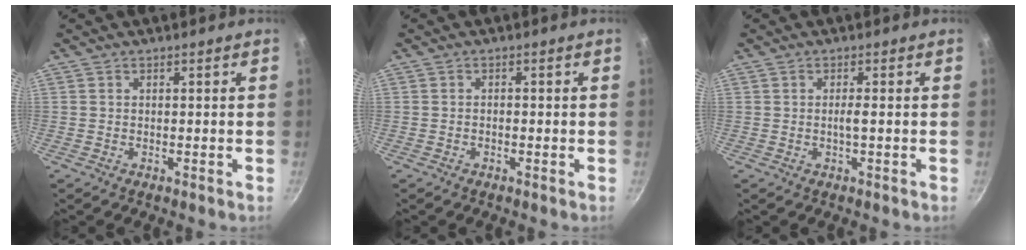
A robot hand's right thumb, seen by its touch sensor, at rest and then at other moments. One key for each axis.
{"total": 0.8, "fx": -0.3, "fy": 0.5, "fz": 0.5, "tx": -0.010, "ty": 0.006, "tz": -0.007}
{"total": 1.6, "fx": -0.2, "fy": 0.1, "fz": 1.5, "tx": -0.031, "ty": 0.001, "tz": -0.004}